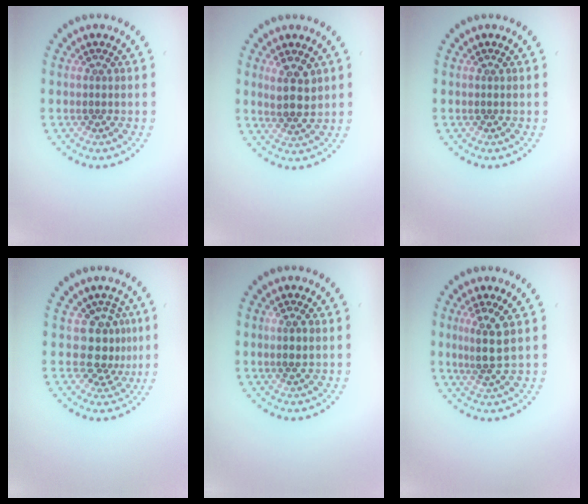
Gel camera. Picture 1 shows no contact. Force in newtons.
{"total": 2.8, "press": 2.7, "slide": 0.8}
{"total": 0.0}
{"total": 3.2, "press": 2.4, "slide": 2.1}
{"total": 0.8, "press": 0.6, "slide": 0.5}
{"total": 2.8, "press": 2.3, "slide": 1.6}